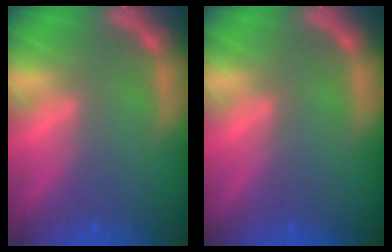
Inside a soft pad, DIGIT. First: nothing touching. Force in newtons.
{"total": 0.0}